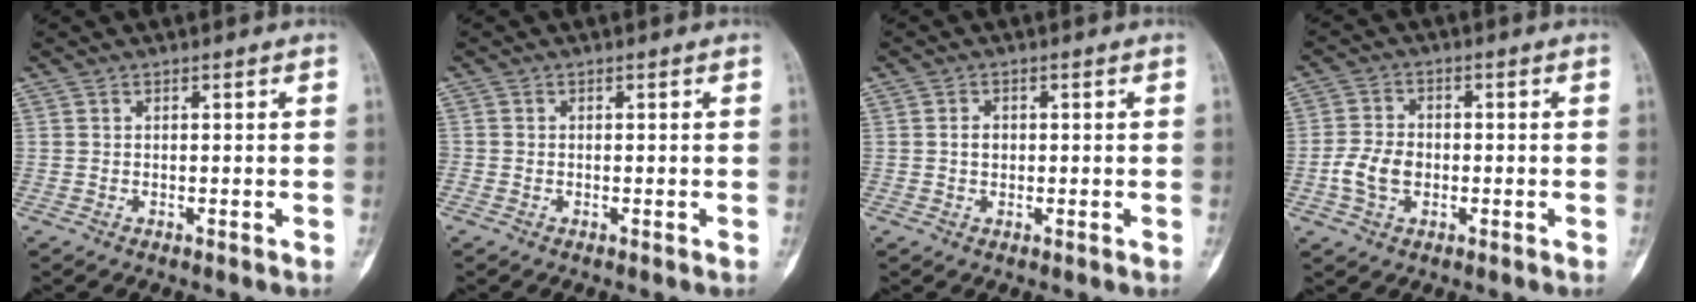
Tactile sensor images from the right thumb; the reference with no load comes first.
{"total": 0.5, "force": [-0.1, 0.5, 0.1], "torque": [0.001, 0.002, -0.005]}
{"total": 1.9, "force": [0.1, 1.5, 1.2], "torque": [-0.009, 0.005, 0.002]}
{"total": 6.2, "force": [-1.3, 4.4, 4.2], "torque": [-0.078, 0.012, -0.029]}